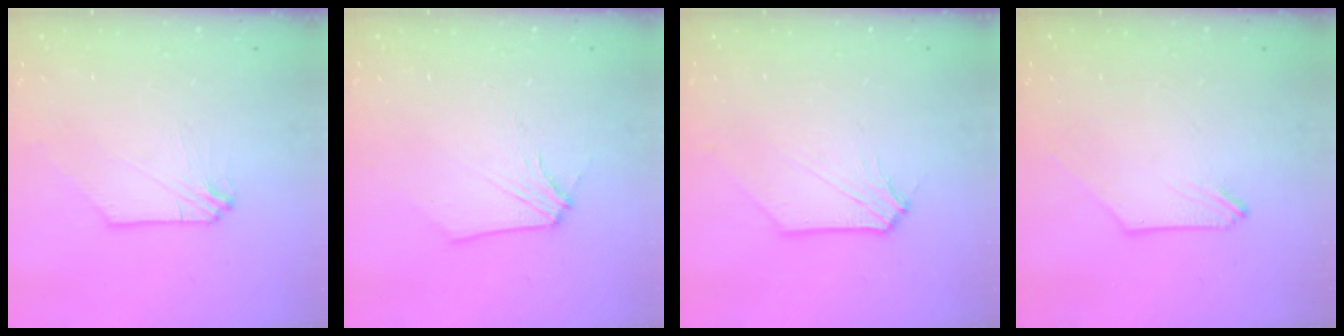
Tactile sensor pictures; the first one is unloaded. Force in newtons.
{"total": 3.6, "press": 3.5, "slide": 0.7}
{"total": 1.6, "press": 1.6, "slide": 0.2}
{"total": 0.0}